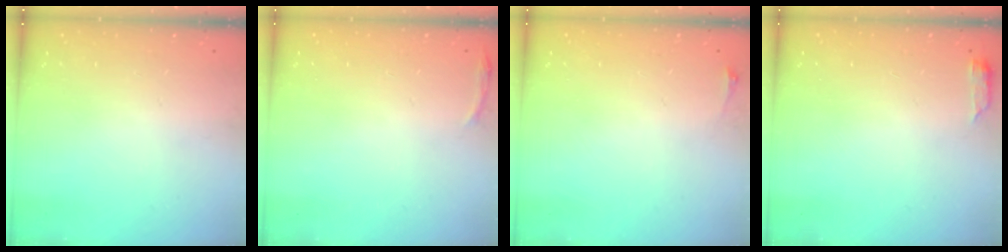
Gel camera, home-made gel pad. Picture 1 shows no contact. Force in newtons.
{"total": 3.0, "press": 1.9, "slide": 2.3}
{"total": 2.8, "press": 2.1, "slide": 1.9}
{"total": 2.6, "press": 2.6, "slide": 0.5}